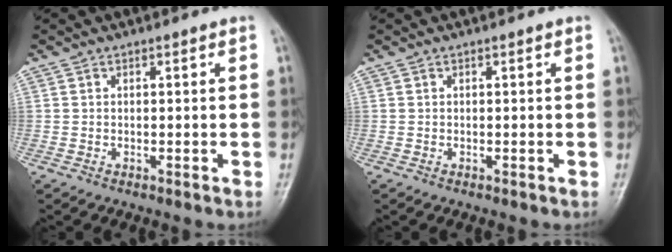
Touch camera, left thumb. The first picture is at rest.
{"total": 0.0}